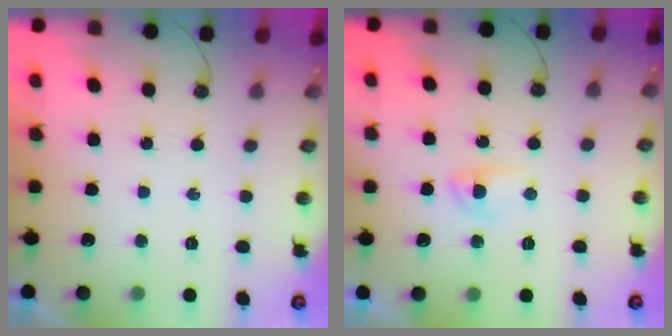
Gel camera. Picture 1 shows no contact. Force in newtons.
{"total": 4.0, "press": 3.9, "slide": 0.6}